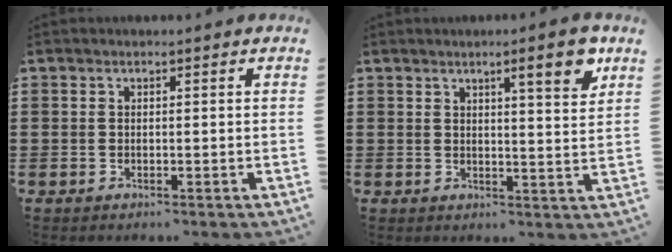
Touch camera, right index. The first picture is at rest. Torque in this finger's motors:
{"motor_torque": [0.42, -0.03, 0.28, 0.06]}